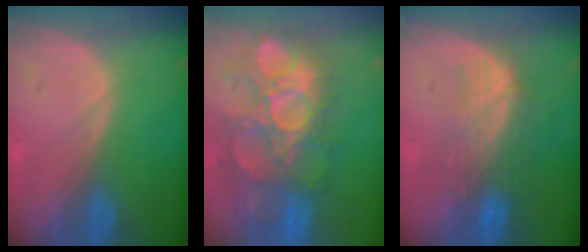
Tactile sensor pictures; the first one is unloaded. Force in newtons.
{"total": 12.2, "press": 11.5, "slide": 4.1}
{"total": 7.6, "press": 6.9, "slide": 3.1}